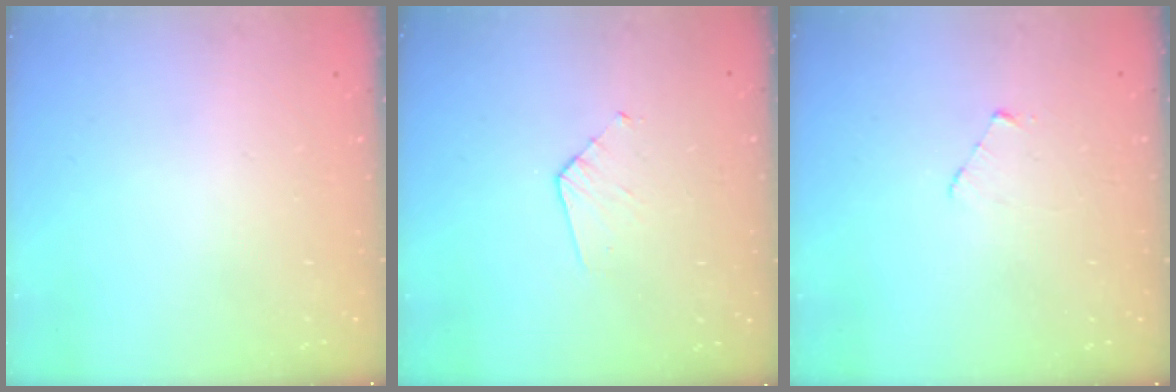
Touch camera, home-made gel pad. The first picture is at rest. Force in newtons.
{"total": 3.6, "press": 3.6, "slide": 0.3}
{"total": 2.6, "press": 2.6, "slide": 0.3}